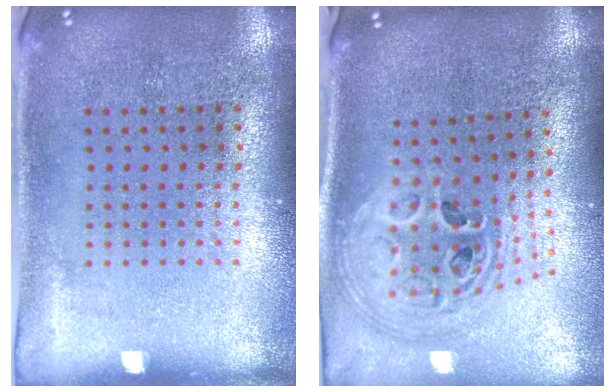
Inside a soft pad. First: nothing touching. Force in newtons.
{"total": 2.7, "press": 1.9, "slide": 1.9}